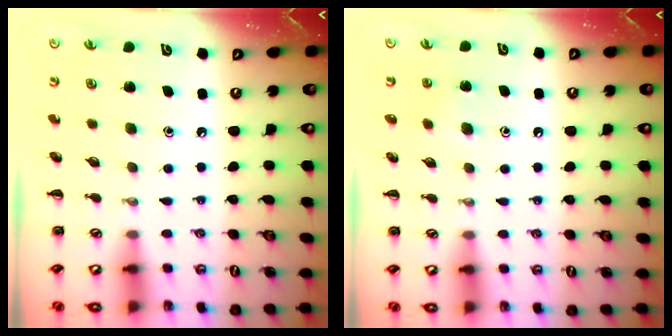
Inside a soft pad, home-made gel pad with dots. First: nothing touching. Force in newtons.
{"total": 2.9, "press": 2.6, "slide": 1.3}